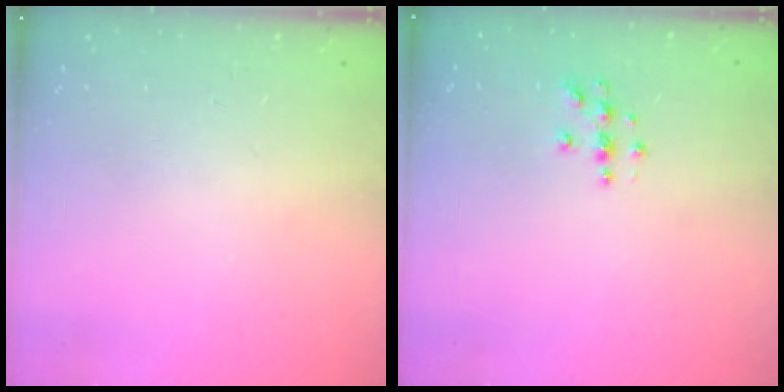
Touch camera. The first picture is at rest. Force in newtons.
{"total": 3.8, "press": 3.8, "slide": 0.4}